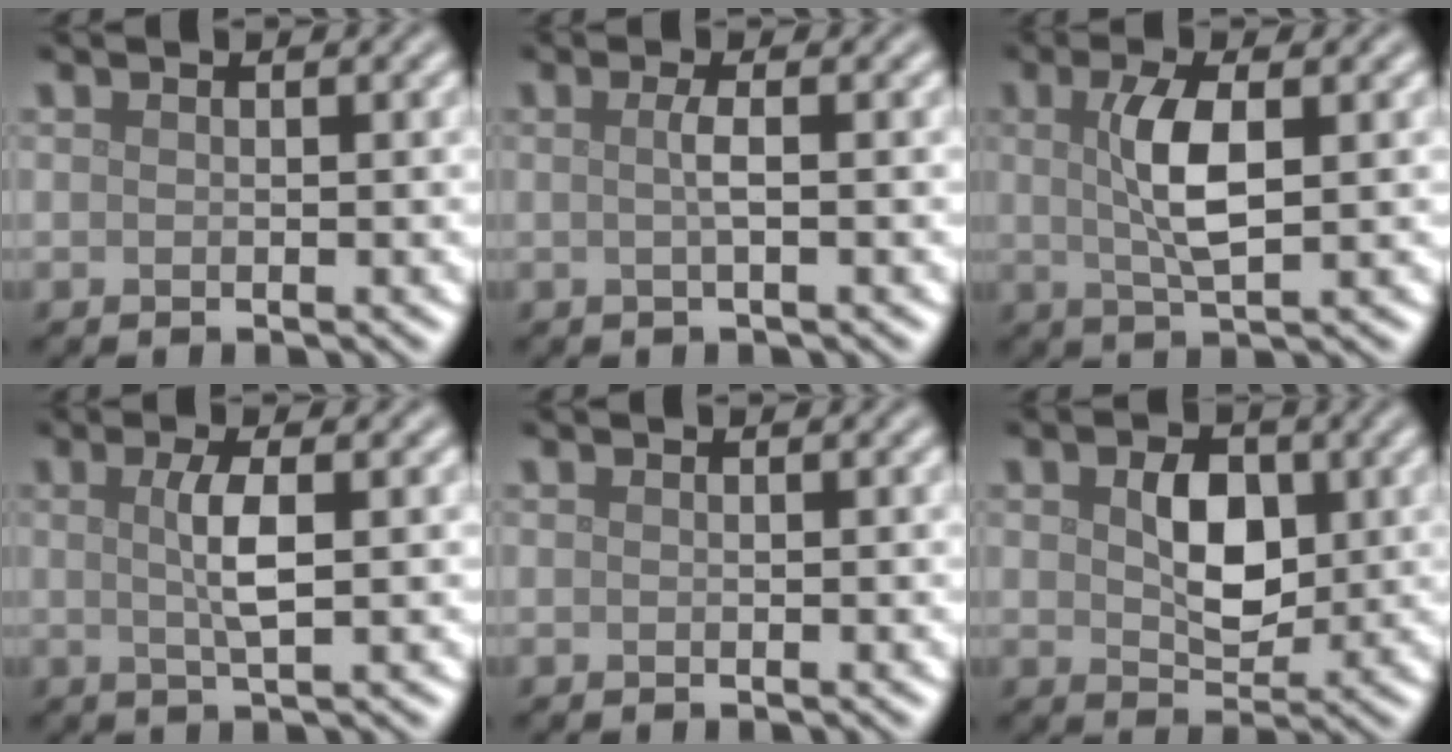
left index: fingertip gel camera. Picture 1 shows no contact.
{"total": 1.5, "force": [0.0, 0.3, 1.5], "torque": [-0.028, 0.002, -0.003]}
{"total": 4.5, "force": [0.7, 1.3, 4.2], "torque": [-0.089, 0.003, 0.013]}
{"total": 2.9, "force": [0.4, 0.5, 2.9], "torque": [-0.057, 0.003, 0.006]}
{"total": 0.0}
{"total": 4.3, "force": [0.7, 2.8, 3.3], "torque": [-0.063, -0.002, 0.013]}